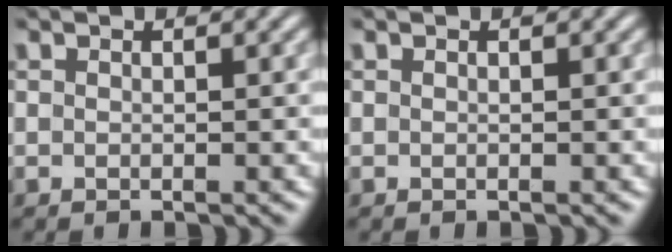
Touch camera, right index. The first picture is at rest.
{"total": 0.0}